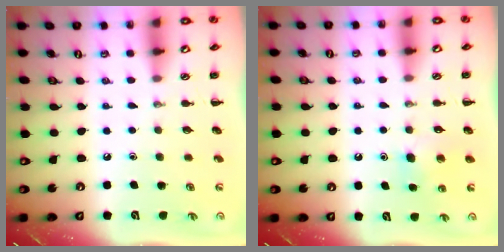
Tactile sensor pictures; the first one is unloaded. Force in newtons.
{"total": 5.3, "press": 5.0, "slide": 1.7}